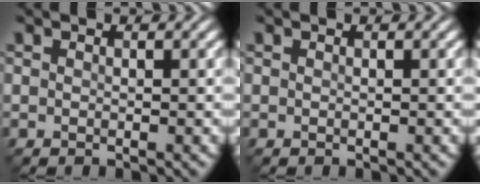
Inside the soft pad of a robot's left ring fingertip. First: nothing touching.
{"total": 0.0}